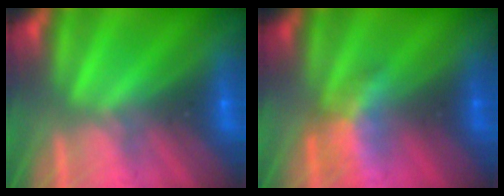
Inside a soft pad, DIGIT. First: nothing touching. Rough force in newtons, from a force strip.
{"total": 2.3}